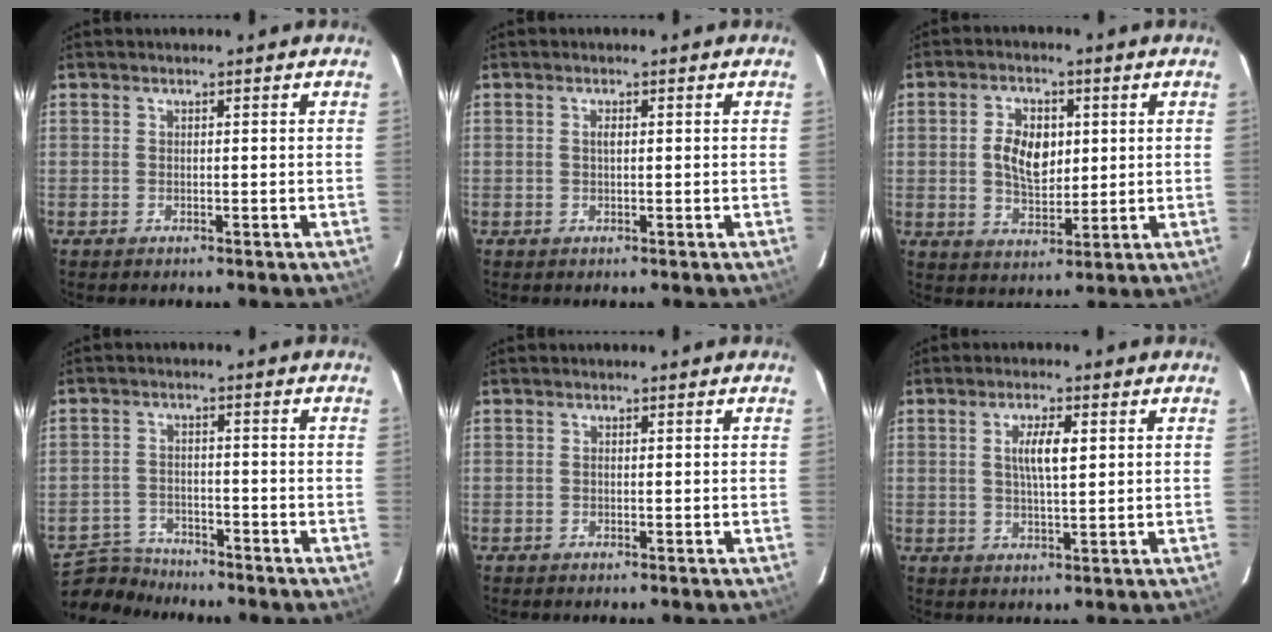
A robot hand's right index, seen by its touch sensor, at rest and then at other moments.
{"total": 0.9, "force": [0.2, 0.4, 0.8], "torque": [-0.014, 0.003, 0.001]}
{"total": 8.1, "force": [1.2, 5.0, 6.3], "torque": [-0.117, 0.009, 0.027]}
{"total": 7.3, "force": [-6.9, 2.2, 0.7], "torque": [-0.034, 0.012, -0.125]}
{"total": 0.0}
{"total": 5.1, "force": [1.3, 1.3, 4.8], "torque": [-0.087, 0.002, 0.022]}